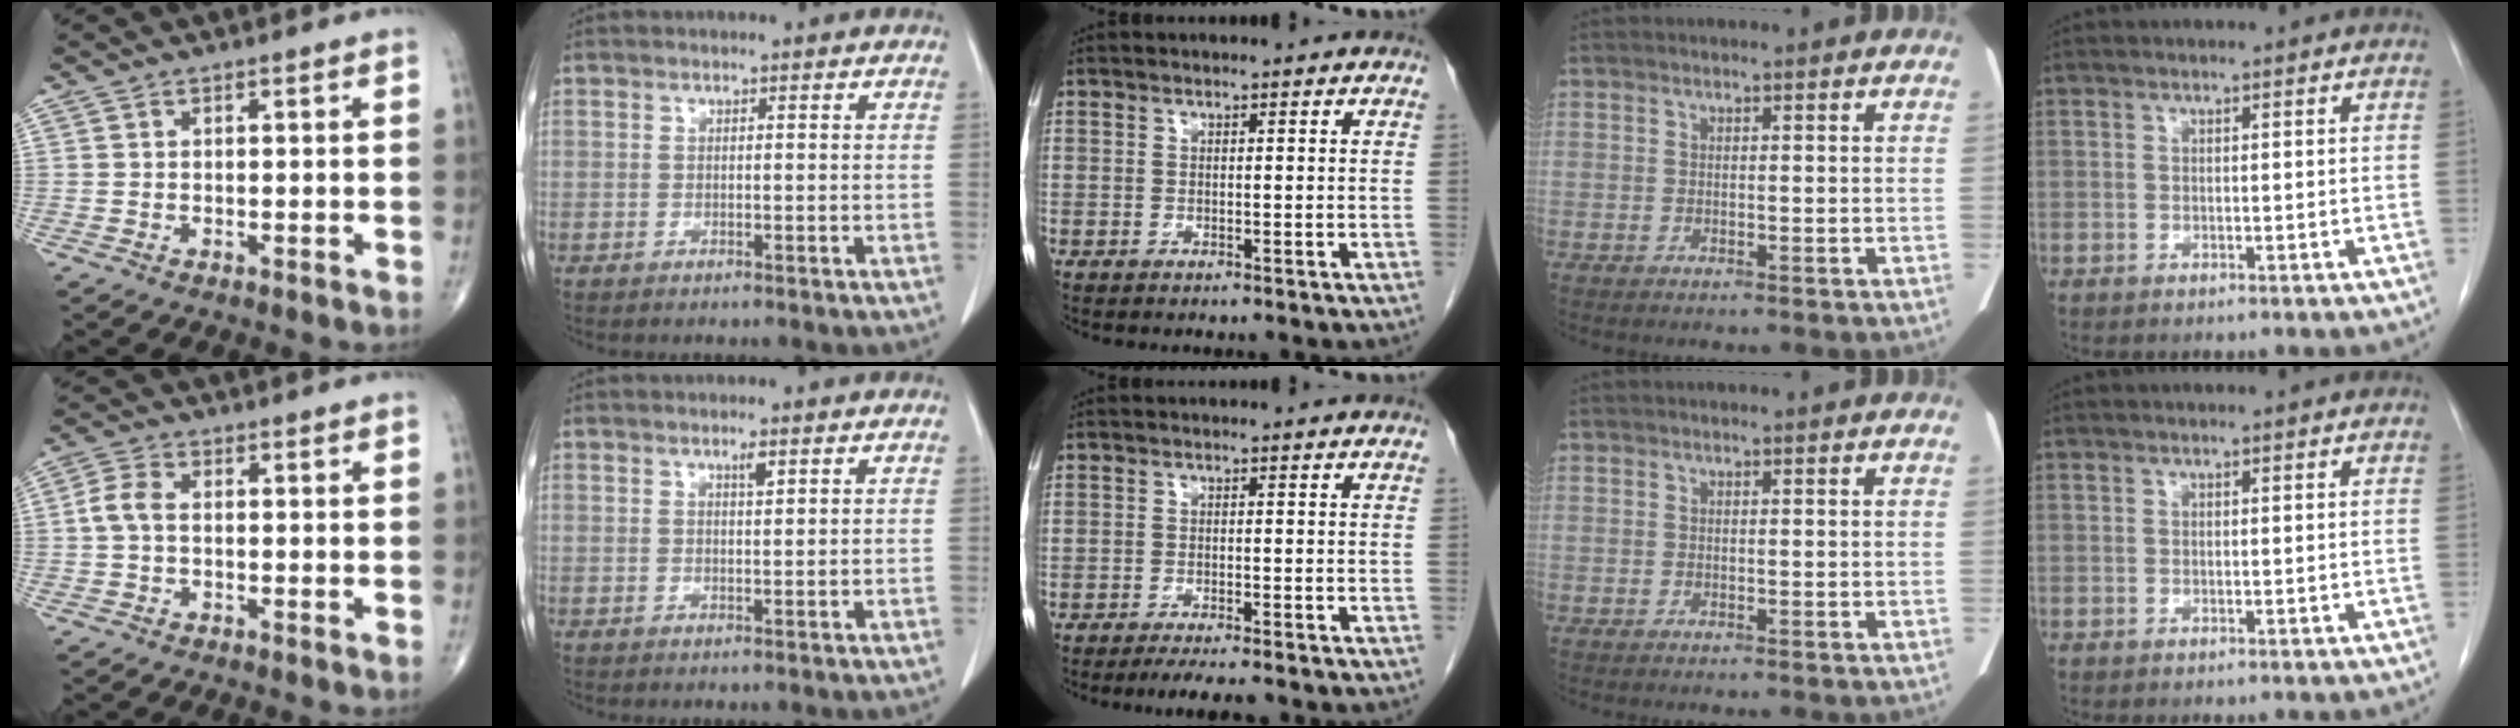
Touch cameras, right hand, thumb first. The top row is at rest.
{"thumb": {"total": 3.9, "force": [-0.2, 2.4, 3.1], "torque": [-0.066, 0.010, -0.010]}, "index": {"total": 1.4, "force": [0.9, 0.2, 1.1], "torque": [-0.022, -0.003, 0.015]}, "middle": {"total": 5.0, "force": [-4.2, 0.3, 2.7], "torque": [-0.037, -0.009, -0.062]}}